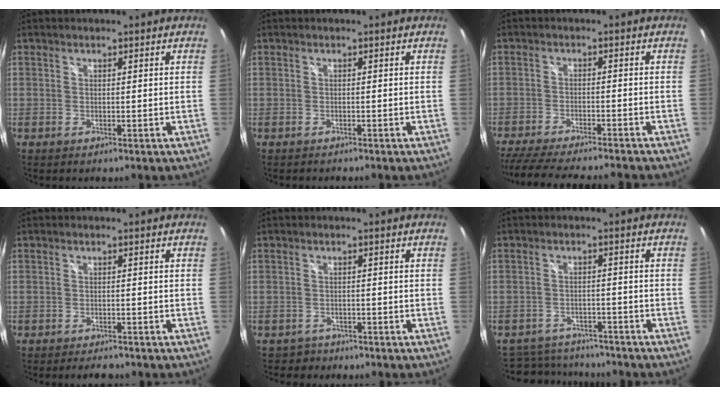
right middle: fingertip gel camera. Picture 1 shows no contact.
{"total": 0.9, "force": [-0.8, 0.2, 0.1], "torque": [-0.005, -0.002, -0.011]}
{"total": 15.2, "force": [-13.5, 1.7, 6.8], "torque": [-0.149, -0.021, -0.215]}
{"total": 3.4, "force": [-2.9, 1.2, 1.3], "torque": [-0.027, -0.007, -0.042]}
{"total": 2.5, "force": [-1.9, 1.6, -0.2], "torque": [-0.004, 0.005, -0.030]}
{"total": 12.1, "force": [-10.5, 5.1, 3.3], "torque": [-0.088, 0.014, -0.147]}